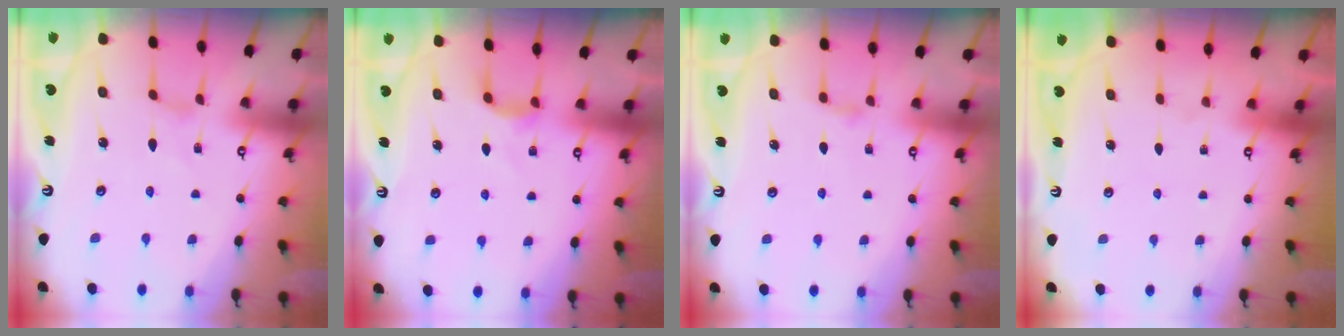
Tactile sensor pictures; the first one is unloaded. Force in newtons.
{"total": 2.8, "press": 2.8, "slide": 0.3}
{"total": 2.6, "press": 2.6, "slide": 0.4}
{"total": 0.0}